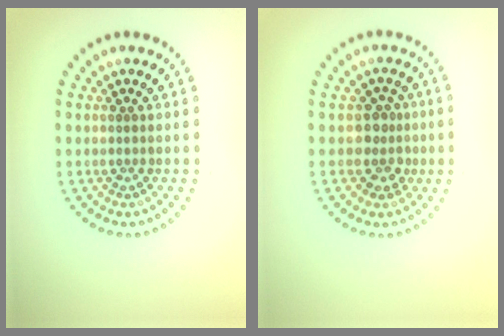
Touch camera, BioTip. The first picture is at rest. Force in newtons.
{"total": 2.2, "press": 1.8, "slide": 1.1}